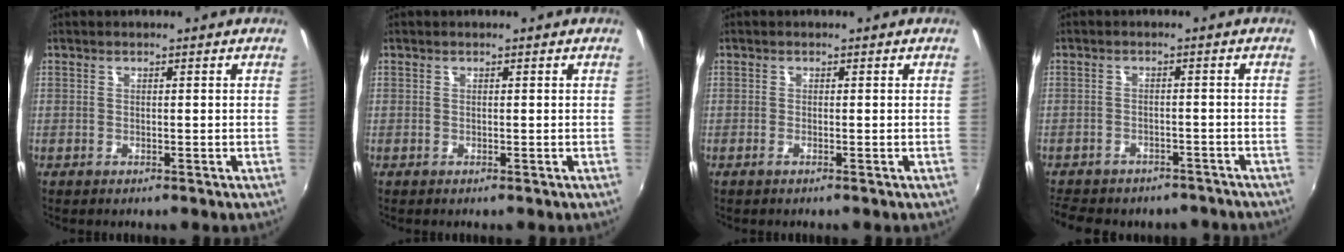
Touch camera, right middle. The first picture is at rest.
{"total": 0.0}
{"total": 0.6, "force": [-0.4, -0.2, 0.4], "torque": [-0.006, -0.002, -0.010]}
{"total": 13.0, "force": [-10.6, 5.9, 4.6], "torque": [-0.117, -0.009, -0.141]}